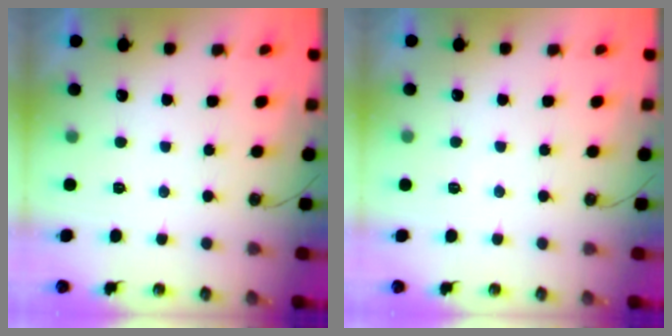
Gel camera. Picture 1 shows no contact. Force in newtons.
{"total": 3.6, "press": 3.6, "slide": 0.4}